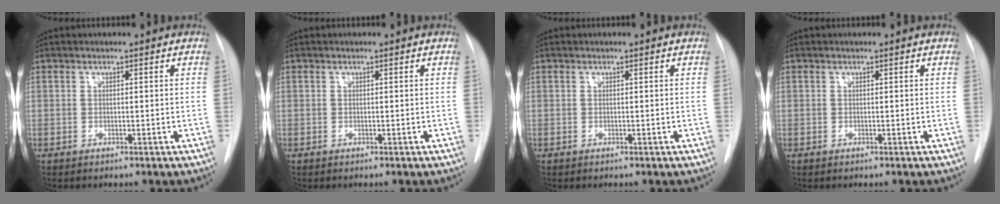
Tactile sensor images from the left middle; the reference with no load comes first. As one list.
[{"total": 0.0}, {"total": 0.0}, {"total": 0.0}]